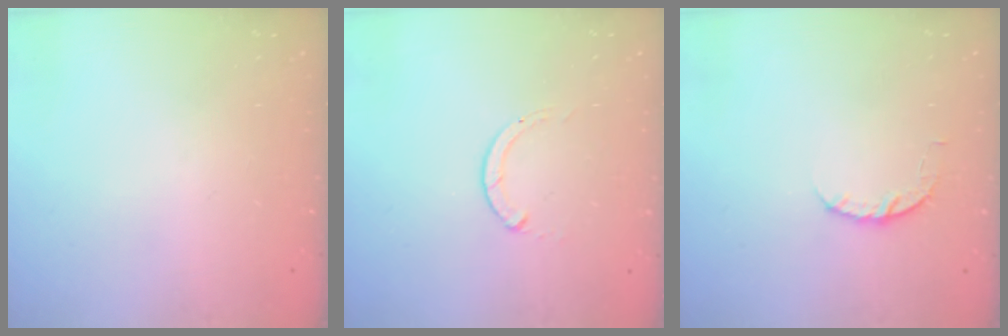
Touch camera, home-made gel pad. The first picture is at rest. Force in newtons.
{"total": 0.0}
{"total": 3.9, "press": 3.9, "slide": 0.6}